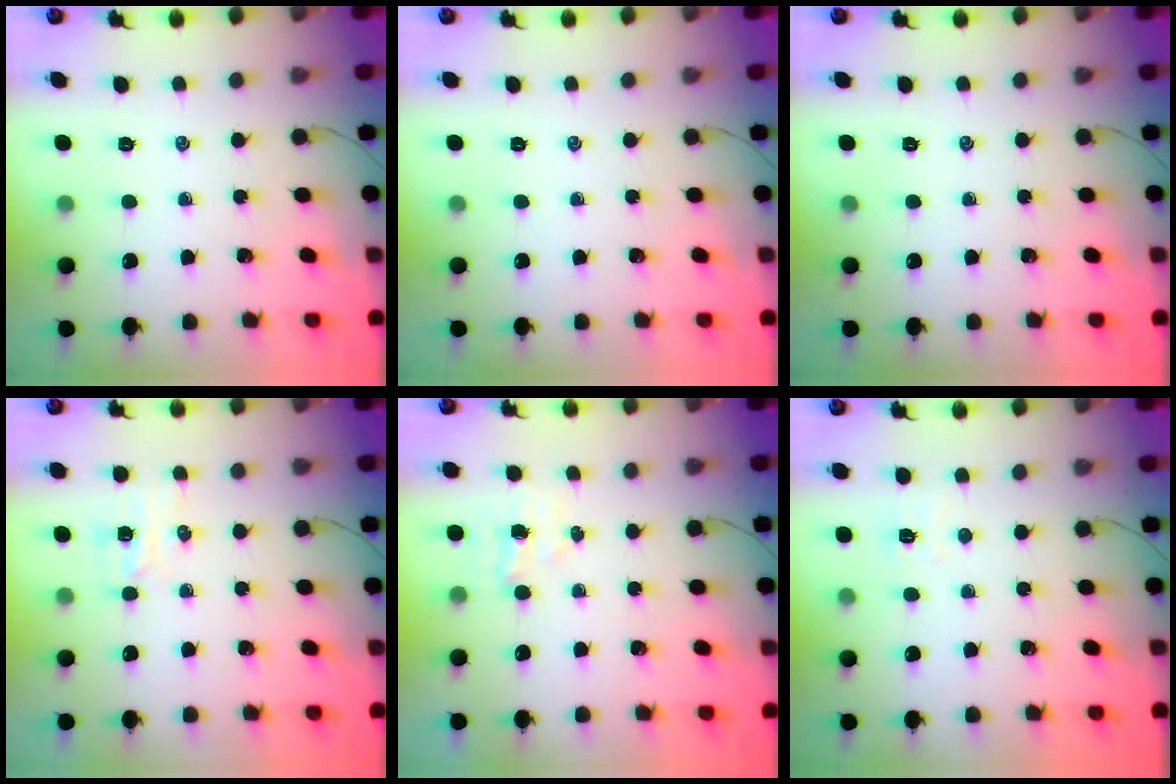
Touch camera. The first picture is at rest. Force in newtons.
{"total": 0.0}
{"total": 0.0}
{"total": 3.8, "press": 3.7, "slide": 0.9}
{"total": 3.6, "press": 3.5, "slide": 1.0}
{"total": 3.0, "press": 2.9, "slide": 0.9}